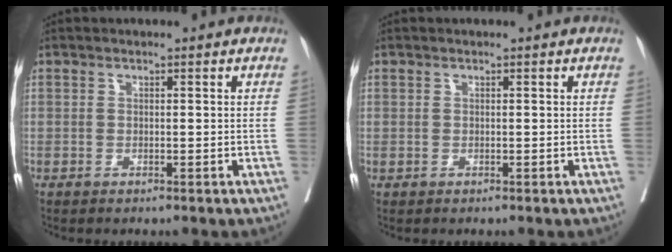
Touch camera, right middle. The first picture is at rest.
{"total": 0.0}